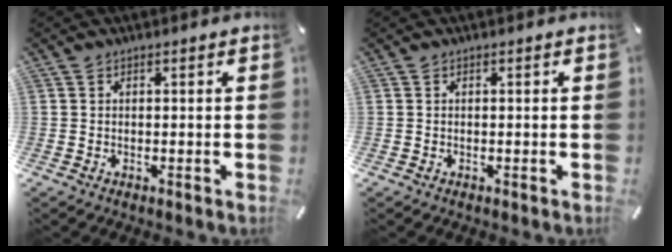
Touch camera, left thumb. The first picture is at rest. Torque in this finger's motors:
{"motor_torque": [-0.03, 0.03, -0.03, 0.02, 0.01]}